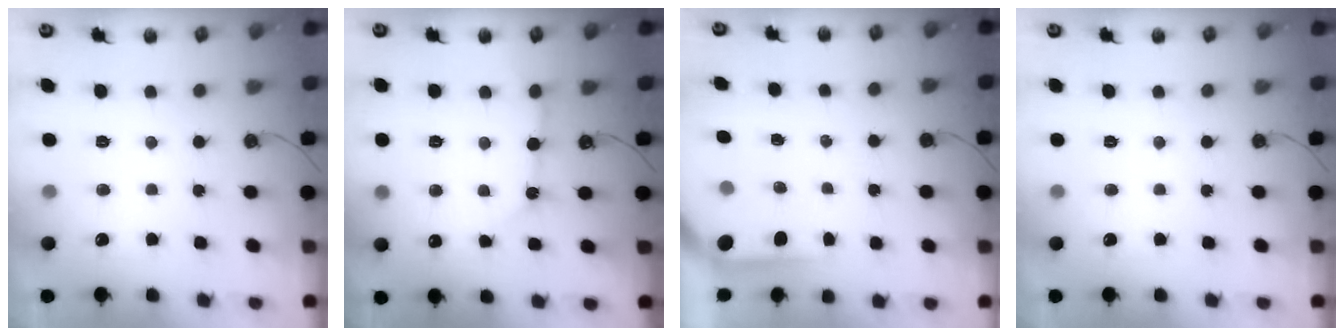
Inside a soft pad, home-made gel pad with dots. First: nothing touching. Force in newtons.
{"total": 5.8, "press": 5.8, "slide": 0.5}
{"total": 3.6, "press": 3.6, "slide": 0.4}
{"total": 0.0}